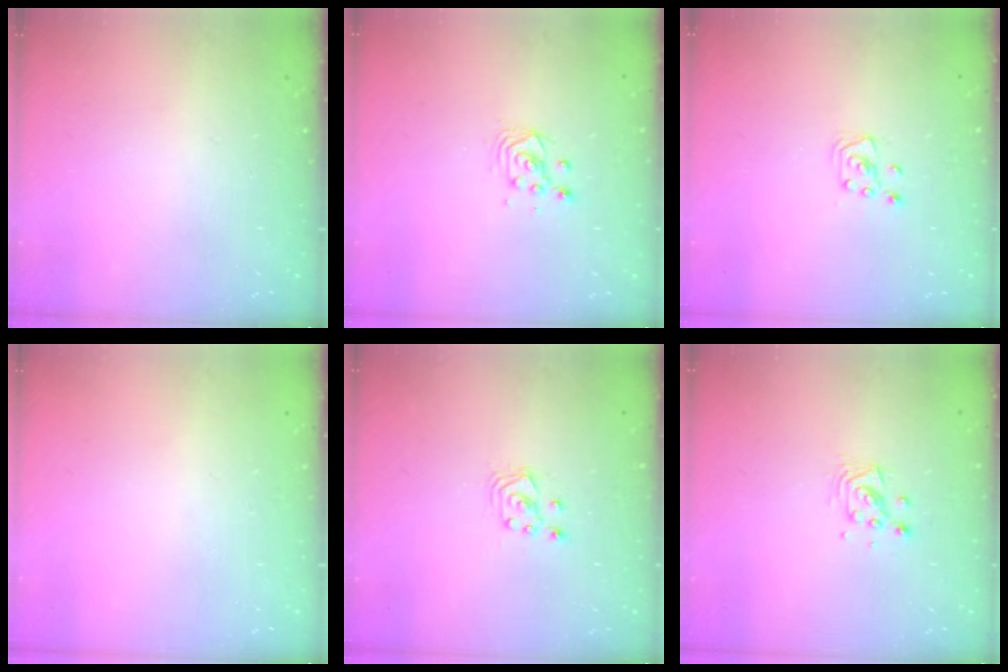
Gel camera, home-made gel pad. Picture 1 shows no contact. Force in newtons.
{"total": 3.4, "press": 3.4, "slide": 0.2}
{"total": 3.4, "press": 3.4, "slide": 0.4}
{"total": 0.0}
{"total": 3.0, "press": 3.0, "slide": 0.3}
{"total": 5.2, "press": 5.2, "slide": 0.1}